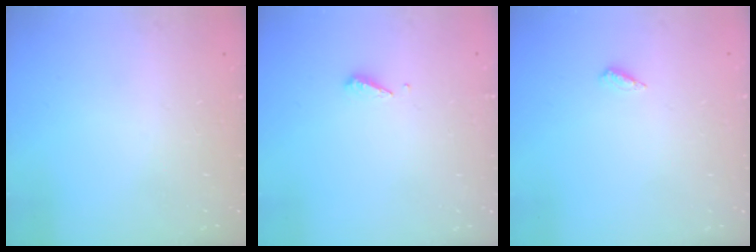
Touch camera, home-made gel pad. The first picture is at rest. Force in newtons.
{"total": 3.1, "press": 3.1, "slide": 0.2}
{"total": 2.6, "press": 2.2, "slide": 1.3}